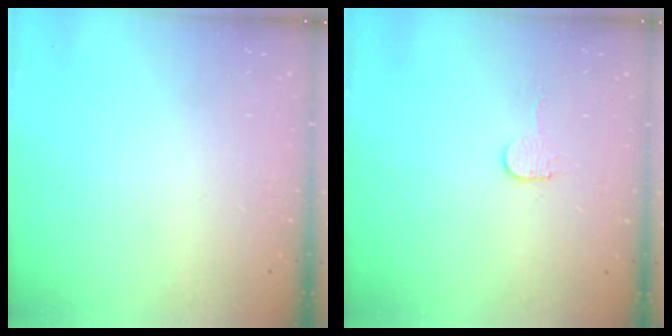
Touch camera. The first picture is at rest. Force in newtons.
{"total": 3.2, "press": 3.2, "slide": 0.3}